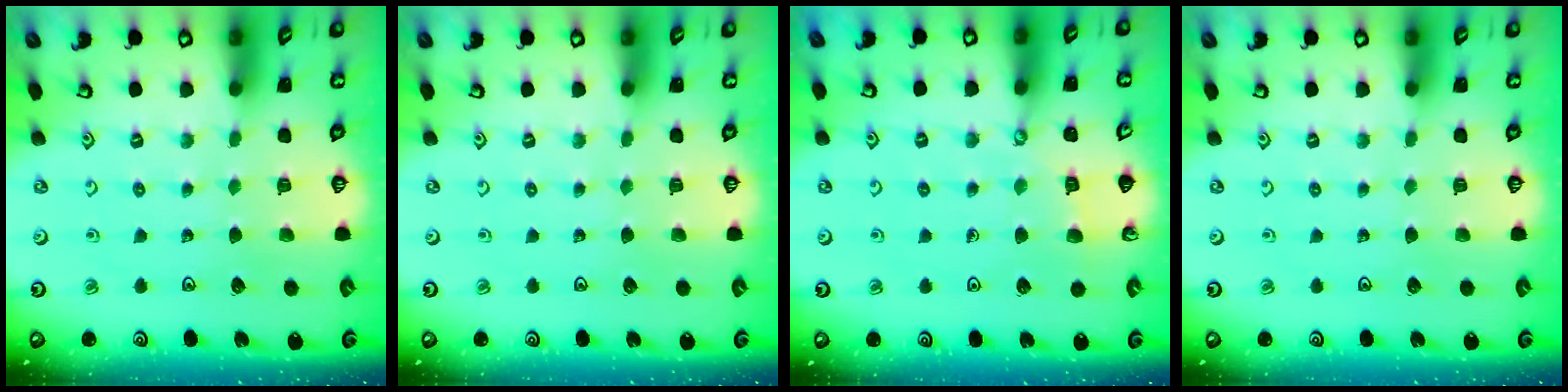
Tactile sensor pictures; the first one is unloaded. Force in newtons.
{"total": 0.0}
{"total": 5.0, "press": 5.0, "slide": 0.6}
{"total": 0.0}